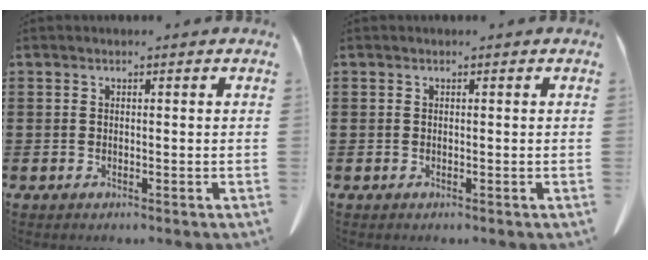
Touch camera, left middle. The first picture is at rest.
{"total": 0.0}